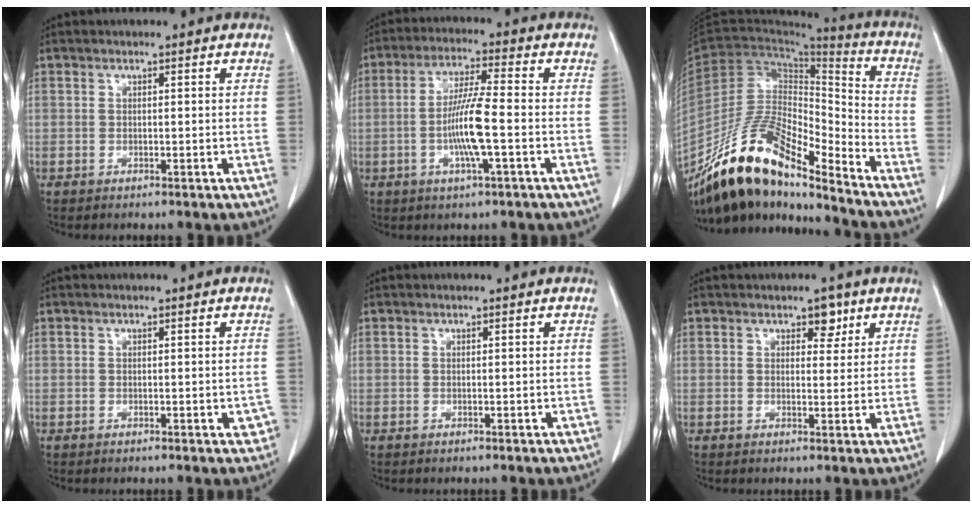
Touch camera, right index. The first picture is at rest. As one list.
[{"total": 8.7, "force": [-1.8, 0.1, 8.5], "torque": [-0.166, -0.003, -0.039]}, {"total": 19.0, "force": [-14.8, 4.3, 11.0], "torque": [-0.203, 0.013, -0.271]}, {"total": 2.3, "force": [-0.8, 0.9, 2.0], "torque": [-0.013, 0.004, -0.007]}, {"total": 0.6, "force": [-0.2, 0.2, 0.6], "torque": [-0.008, -0.002, -0.001]}, {"total": 2.8, "force": [1.6, 1.7, 1.6], "torque": [-0.014, 0.000, 0.023]}]